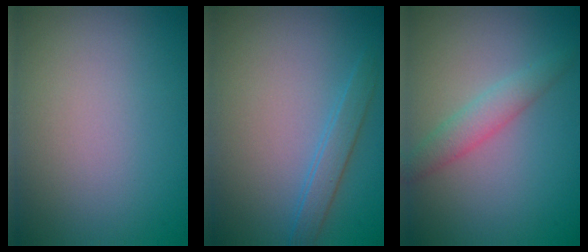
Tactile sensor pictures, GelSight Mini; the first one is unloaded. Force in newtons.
{"total": 2.0, "press": 2.0, "slide": 0.1}
{"total": 2.3, "press": 2.3, "slide": 0.1}